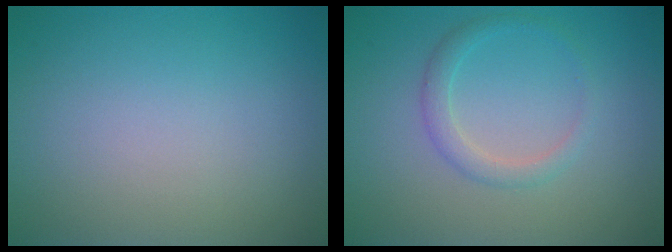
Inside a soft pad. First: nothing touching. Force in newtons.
{"total": 1.8, "press": 1.8, "slide": 0.2}